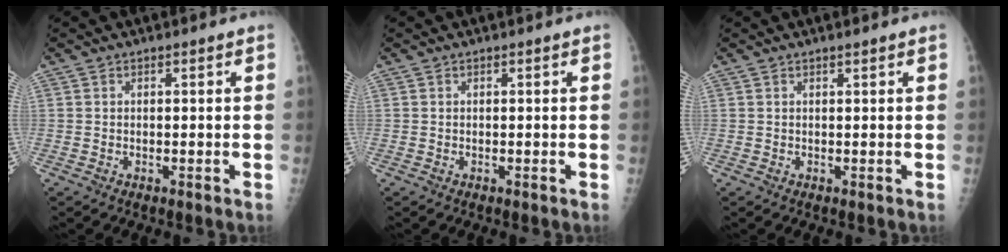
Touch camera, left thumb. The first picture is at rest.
{"total": 0.0}
{"total": 0.8, "force": [0.6, 0.0, 0.5], "torque": [-0.008, -0.003, 0.012]}